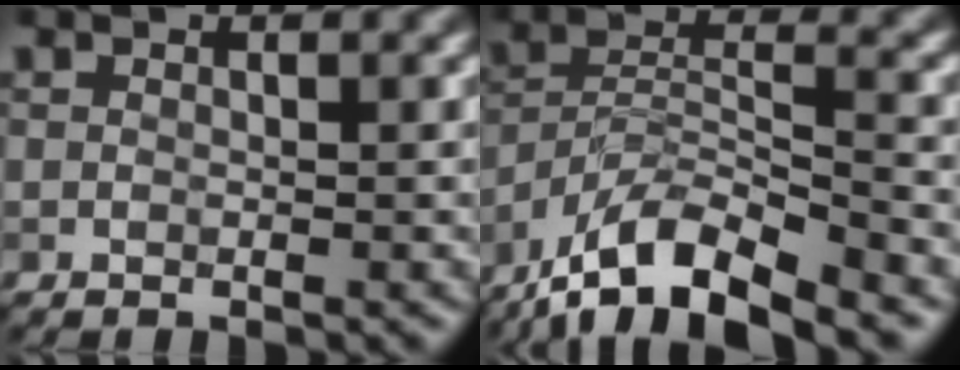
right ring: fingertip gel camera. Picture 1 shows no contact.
{"total": 10.0, "force": [-7.9, 2.7, 5.5], "torque": [-0.094, 0.004, -0.145]}